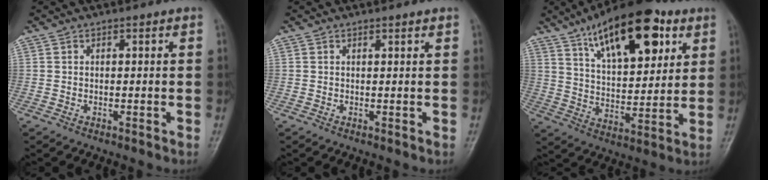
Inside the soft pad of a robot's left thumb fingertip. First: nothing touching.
{"total": 0.6, "force": [0.5, 0.0, 0.4], "torque": [-0.007, -0.002, 0.008]}
{"total": 20.8, "force": [10.6, 9.2, 15.4], "torque": [-0.201, -0.036, 0.176]}